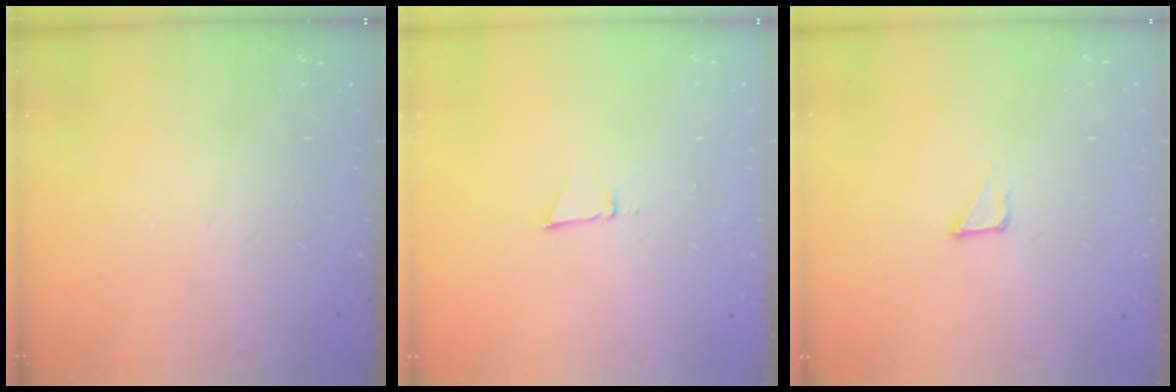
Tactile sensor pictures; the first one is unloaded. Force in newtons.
{"total": 3.0, "press": 2.9, "slide": 0.8}
{"total": 2.8, "press": 2.8, "slide": 0.1}